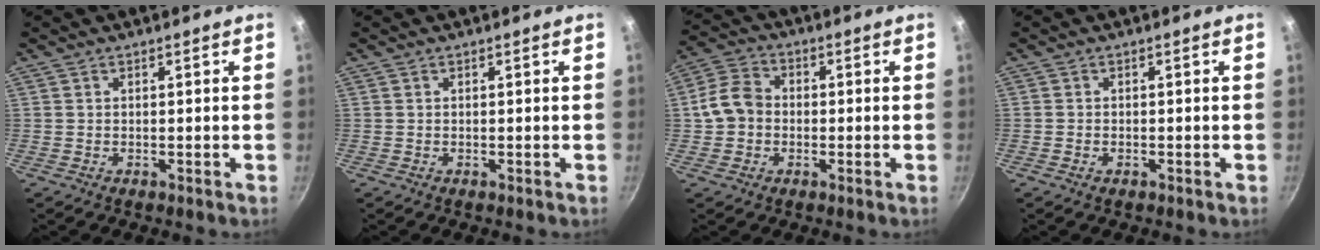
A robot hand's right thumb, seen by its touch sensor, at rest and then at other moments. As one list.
[{"total": 0.0}, {"total": 7.4, "force": [-0.6, 6.1, 4.1], "torque": [-0.055, 0.019, -0.027]}, {"total": 1.1, "force": [-0.6, 0.7, 0.6], "torque": [-0.013, 0.001, -0.012]}]